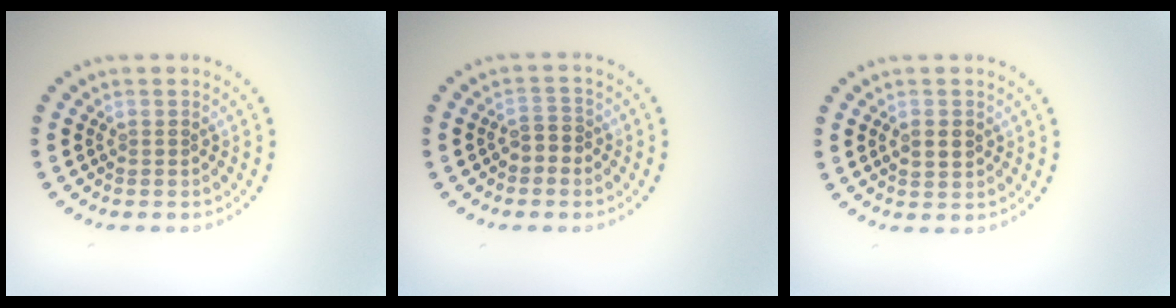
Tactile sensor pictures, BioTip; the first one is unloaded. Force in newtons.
{"total": 1.7, "press": 1.6, "slide": 0.7}
{"total": 1.8, "press": 1.8, "slide": 0.3}